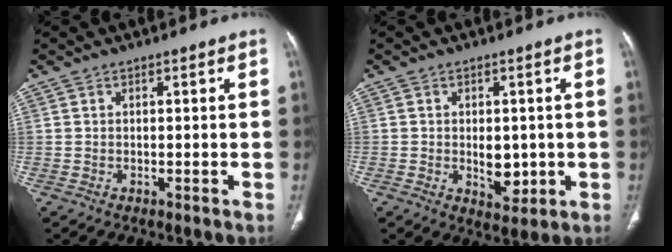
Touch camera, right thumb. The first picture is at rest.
{"total": 5.6, "force": [-0.5, 3.6, 4.3], "torque": [-0.038, -0.006, 0.004]}